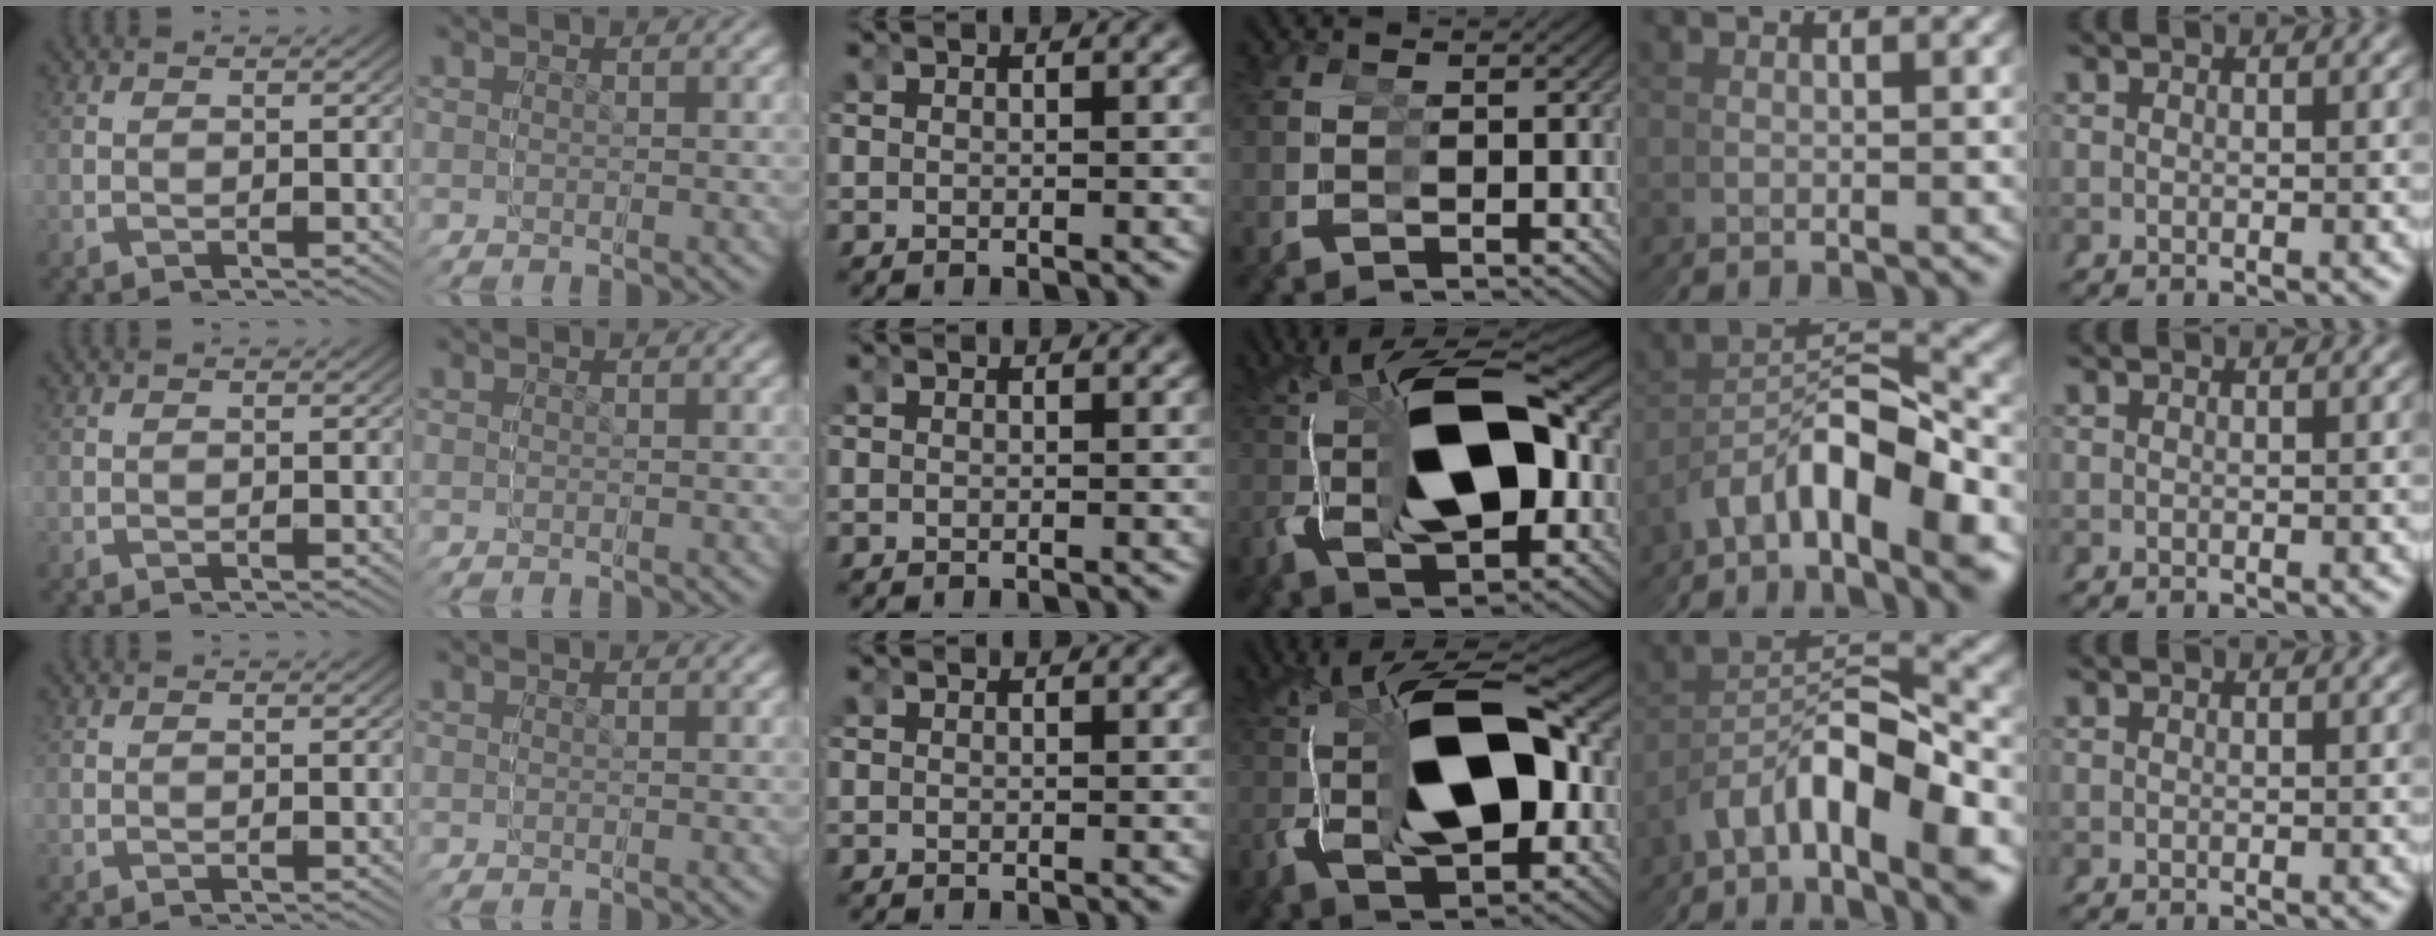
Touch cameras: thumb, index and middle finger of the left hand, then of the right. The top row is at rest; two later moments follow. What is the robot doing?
{"motion": "grasp_and_lifting", "object": "glasses"}